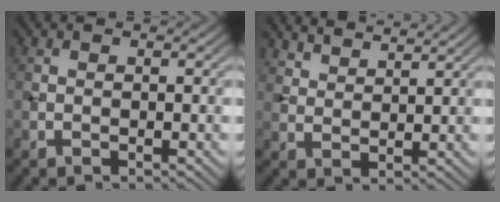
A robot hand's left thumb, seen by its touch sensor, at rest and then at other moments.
{"total": 5.1, "force": [4.6, 1.3, 1.8], "torque": [-0.040, -0.013, 0.104]}